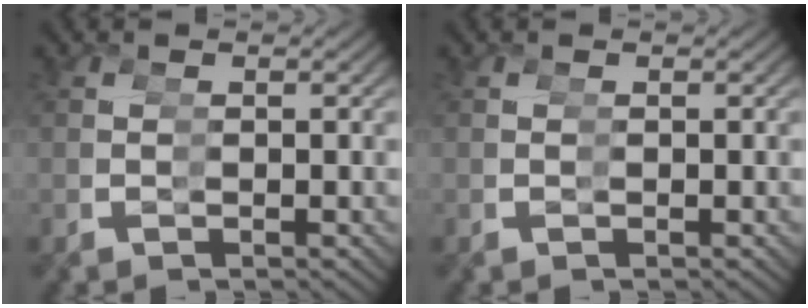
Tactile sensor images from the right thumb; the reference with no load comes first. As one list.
[{"total": 0.0}]